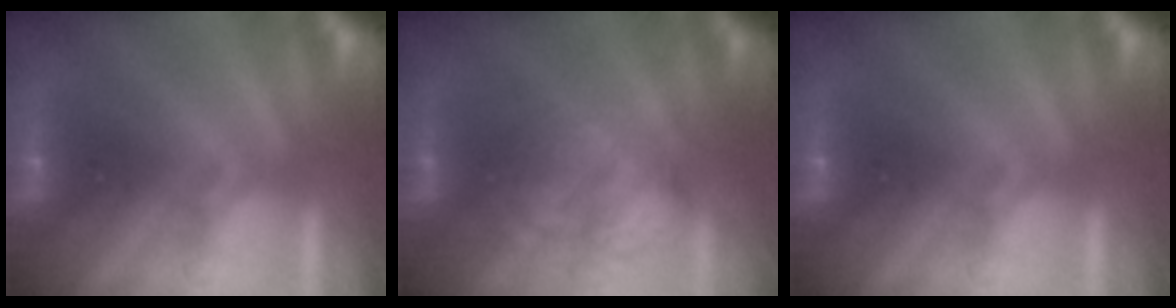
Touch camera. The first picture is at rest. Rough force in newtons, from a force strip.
{"total": 2.1}
{"total": 0.0}